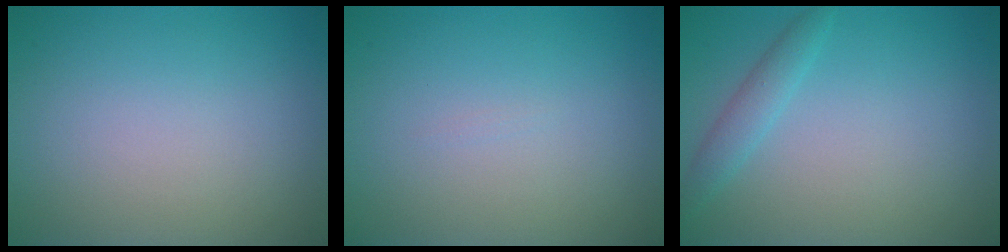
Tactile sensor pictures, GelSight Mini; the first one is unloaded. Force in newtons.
{"total": 0.0}
{"total": 1.8, "press": 1.8, "slide": 0.2}